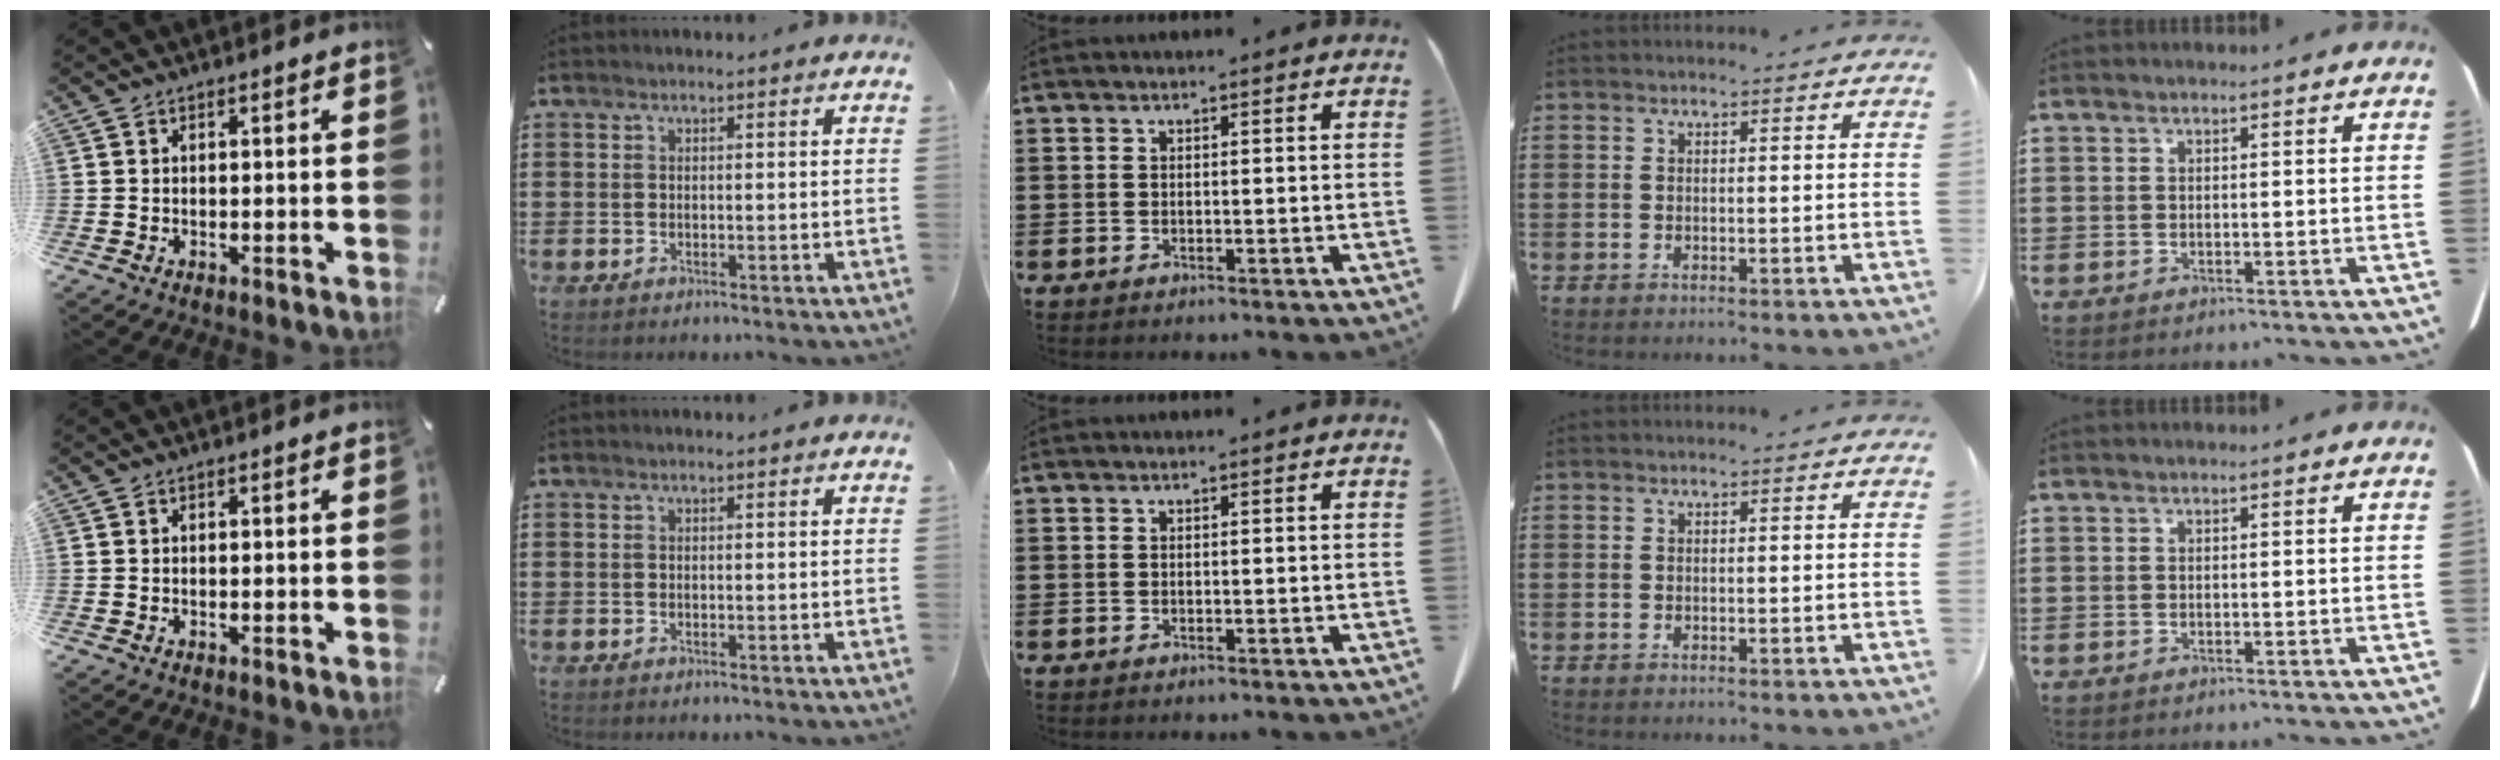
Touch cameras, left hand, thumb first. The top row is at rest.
{}